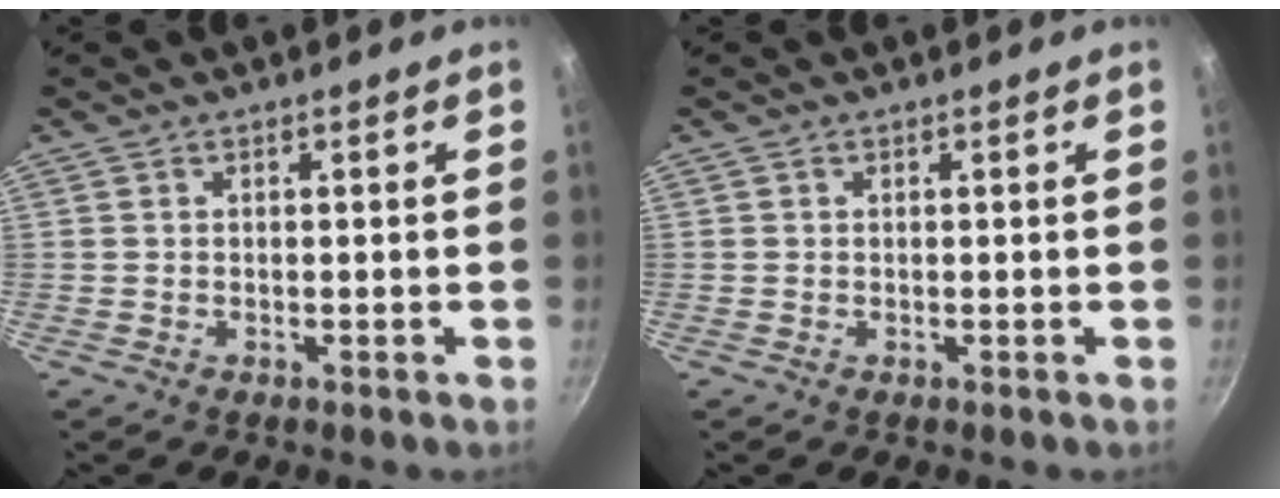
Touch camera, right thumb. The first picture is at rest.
{"total": 0.0}